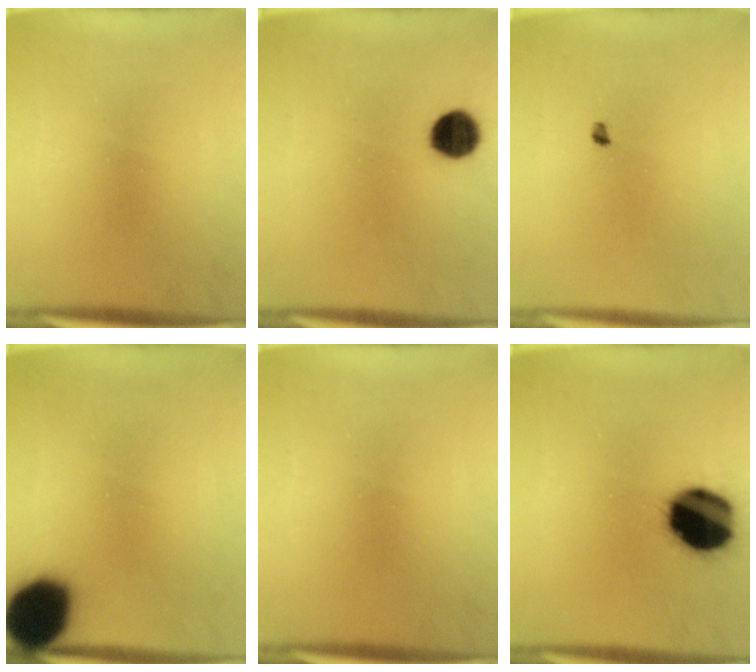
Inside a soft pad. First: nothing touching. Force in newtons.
{"total": 6.7}
{"total": 1.1}
{"total": 17.6}
{"total": 0.0}
{"total": 19.8}